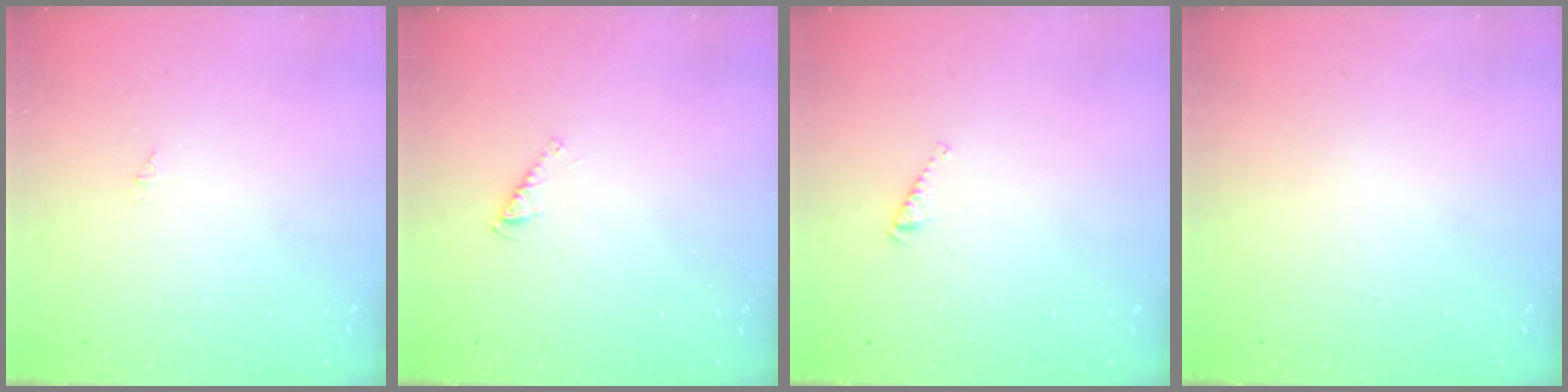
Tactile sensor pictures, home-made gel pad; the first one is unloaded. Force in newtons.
{"total": 2.7, "press": 2.6, "slide": 0.3}
{"total": 2.9, "press": 2.9, "slide": 0.4}
{"total": 0.0}